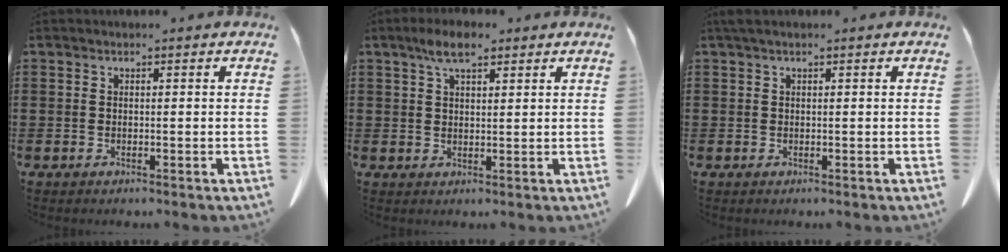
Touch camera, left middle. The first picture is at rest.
{"total": 4.7, "force": [3.1, 1.6, 3.1], "torque": [-0.068, 0.005, 0.058]}
{"total": 1.8, "force": [1.1, 0.4, 1.3], "torque": [-0.030, 0.001, 0.020]}